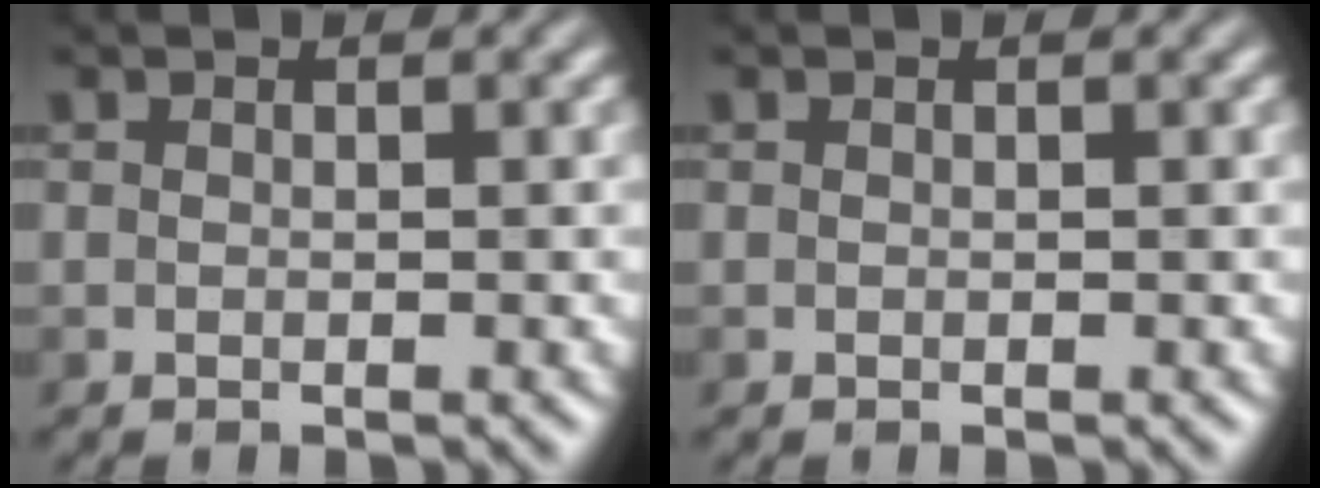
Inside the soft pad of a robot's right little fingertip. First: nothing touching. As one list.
[{"total": 0.0}]